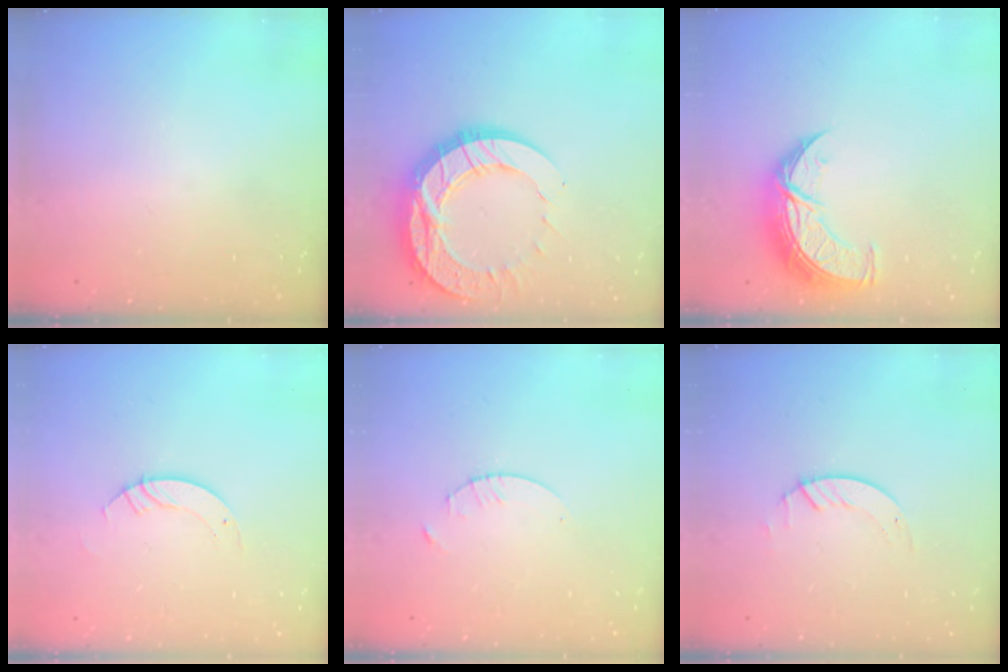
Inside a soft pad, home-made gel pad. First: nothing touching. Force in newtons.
{"total": 19.4, "press": 19.4, "slide": 1.8}
{"total": 10.9, "press": 10.9, "slide": 0.9}
{"total": 3.5, "press": 3.5, "slide": 0.3}
{"total": 1.3, "press": 1.3, "slide": 0.2}
{"total": 1.2, "press": 1.1, "slide": 0.2}